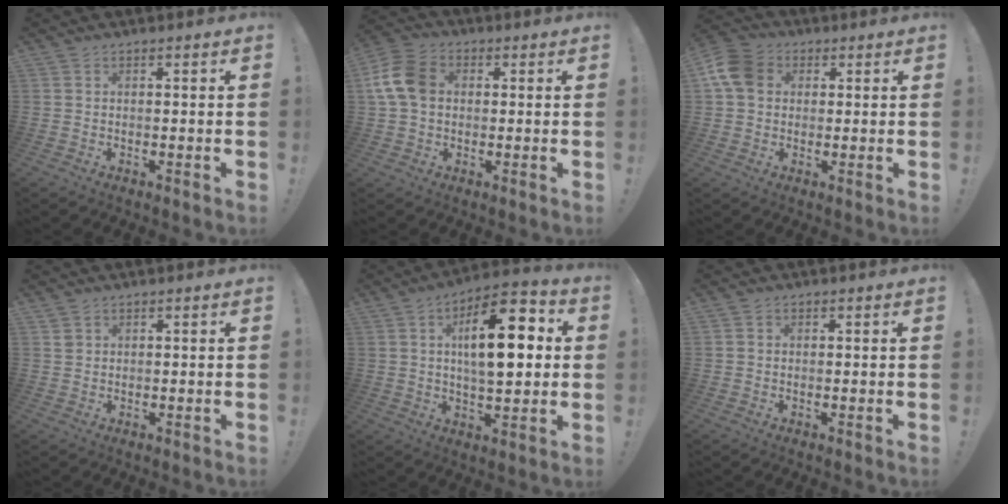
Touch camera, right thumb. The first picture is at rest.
{"total": 11.5, "force": [1.5, 8.4, 7.6], "torque": [-0.151, 0.012, 0.033]}
{"total": 10.6, "force": [2.4, 8.5, 5.9], "torque": [-0.107, 0.006, 0.051]}
{"total": 1.5, "force": [1.0, 1.1, 0.4], "torque": [-0.007, 0.000, 0.020]}
{"total": 18.2, "force": [3.6, 7.9, 16.0], "torque": [-0.246, -0.002, 0.049]}
{"total": 0.6, "force": [0.1, 0.6, -0.1], "torque": [0.008, 0.000, 0.001]}